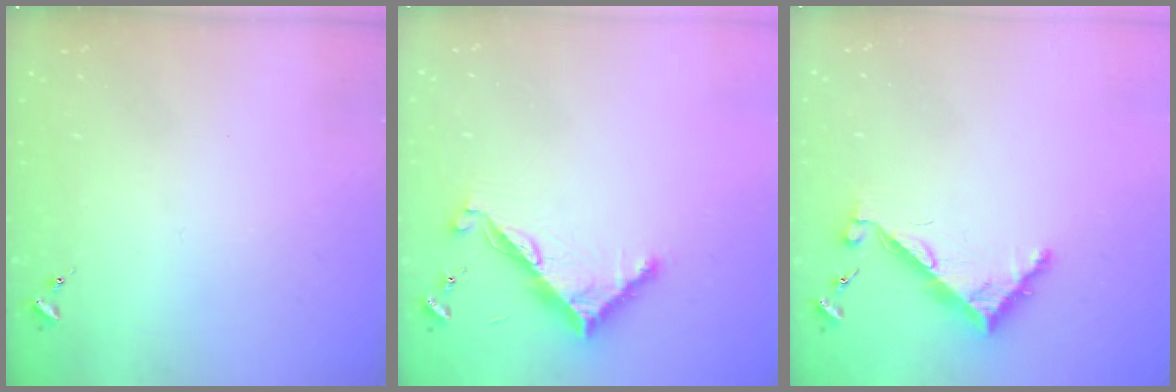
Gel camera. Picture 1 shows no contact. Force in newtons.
{"total": 8.5, "press": 8.5, "slide": 0.6}
{"total": 6.7, "press": 6.6, "slide": 0.6}